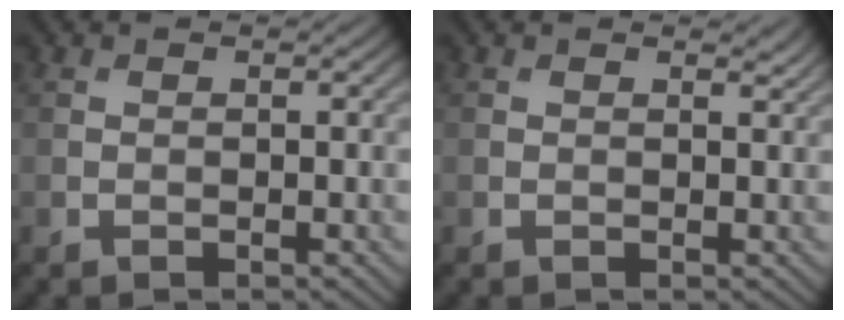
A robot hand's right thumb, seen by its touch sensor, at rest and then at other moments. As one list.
[{"total": 0.6, "force": [0.5, 0.1, 0.3], "torque": [-0.004, -0.005, 0.008]}]